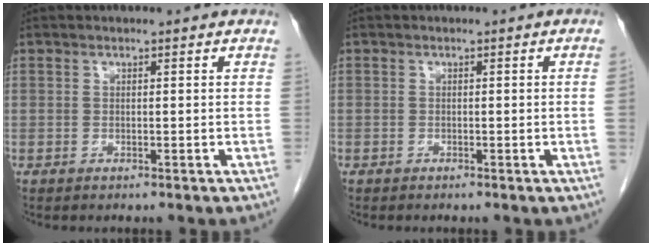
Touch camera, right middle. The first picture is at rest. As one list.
[{"total": 0.6, "force": [-0.2, -0.2, 0.6], "torque": [-0.003, 0.002, -0.003]}]